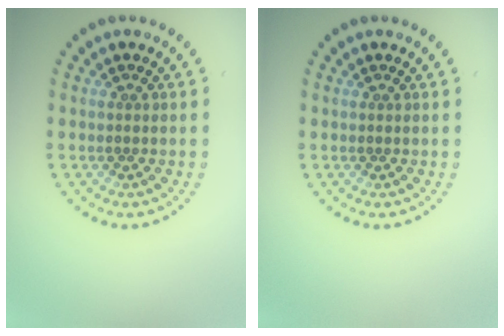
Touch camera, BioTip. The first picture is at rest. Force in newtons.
{"total": 0.0}